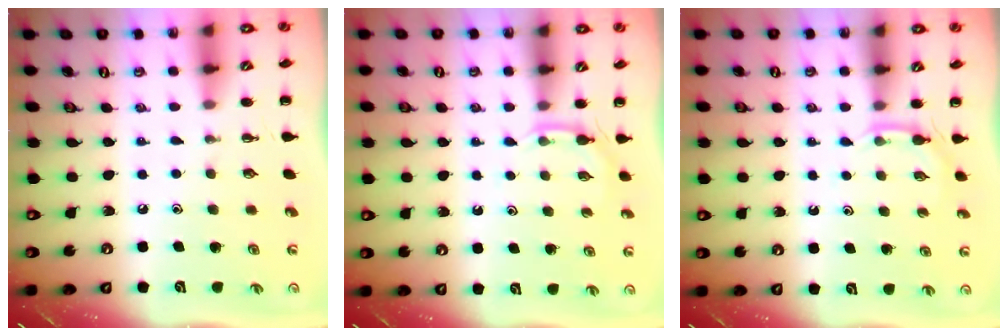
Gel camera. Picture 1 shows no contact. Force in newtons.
{"total": 3.5, "press": 3.3, "slide": 1.2}
{"total": 3.5, "press": 3.3, "slide": 1.2}